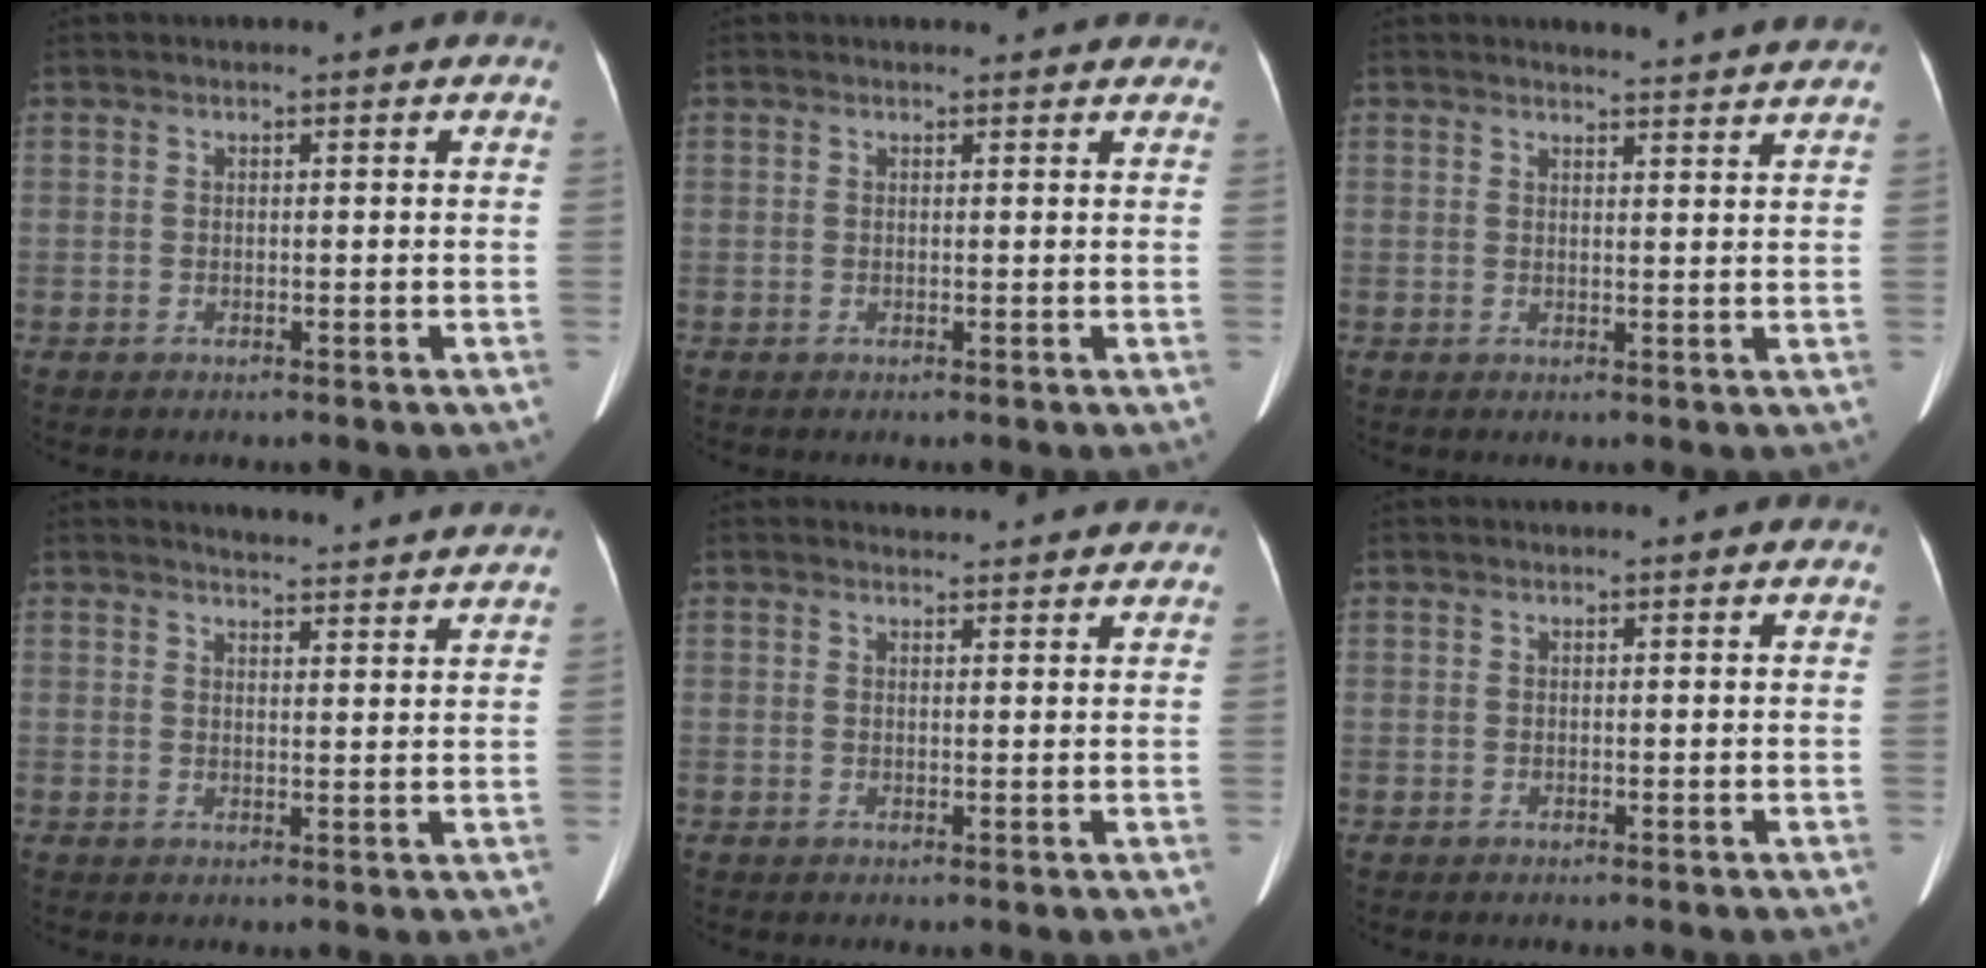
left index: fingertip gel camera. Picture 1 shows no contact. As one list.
[{"total": 3.8, "force": [3.5, 1.3, 0.9], "torque": [-0.006, 0.010, 0.031]}, {"total": 6.9, "force": [6.7, -0.7, 1.5], "torque": [-0.018, -0.004, 0.068]}, {"total": 9.2, "force": [8.9, -0.1, 2.1], "torque": [-0.027, 0.003, 0.099]}, {"total": 5.2, "force": [5.0, 1.0, 0.7], "torque": [-0.007, 0.015, 0.050]}, {"total": 0.0}]